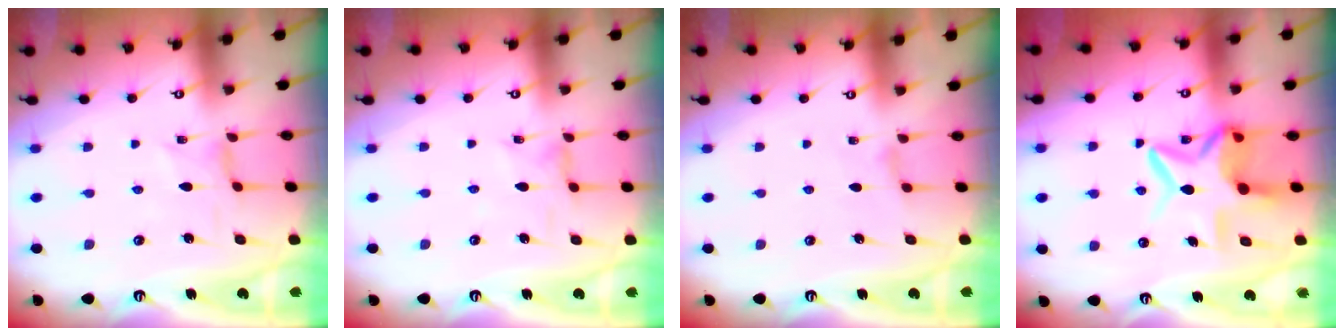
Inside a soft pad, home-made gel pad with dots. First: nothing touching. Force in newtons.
{"total": 1.9, "press": 1.9, "slide": 0.1}
{"total": 1.8, "press": 1.7, "slide": 0.4}
{"total": 10.9, "press": 10.8, "slide": 1.4}